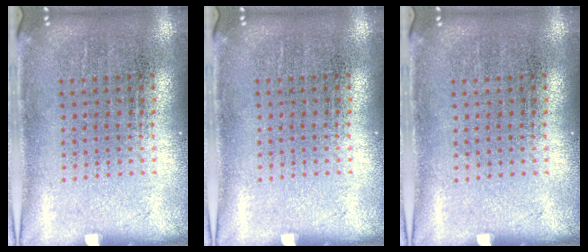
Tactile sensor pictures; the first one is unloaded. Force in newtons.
{"total": 0.0}
{"total": 0.0}